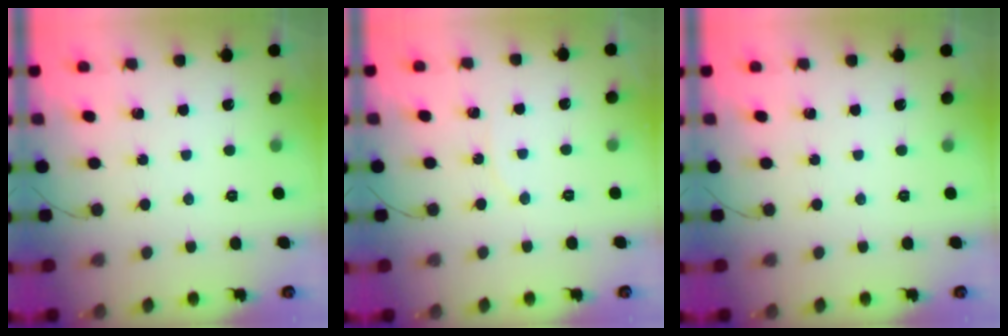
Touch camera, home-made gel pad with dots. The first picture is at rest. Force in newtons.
{"total": 3.9, "press": 3.9, "slide": 0.6}
{"total": 0.0}